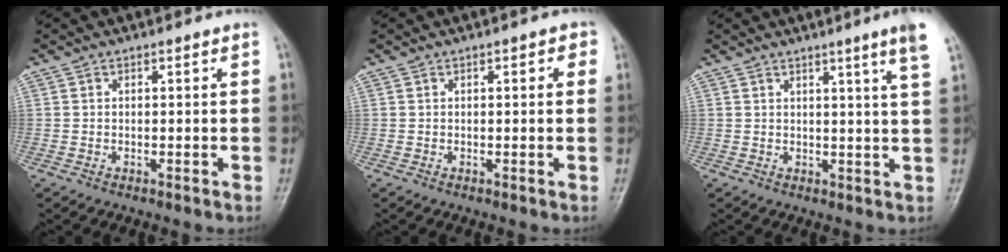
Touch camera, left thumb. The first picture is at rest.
{"total": 1.8, "force": [0.6, 0.8, 1.5], "torque": [-0.012, 0.002, 0.003]}
{"total": 6.5, "force": [4.0, -0.7, 5.1], "torque": [-0.067, -0.021, 0.048]}